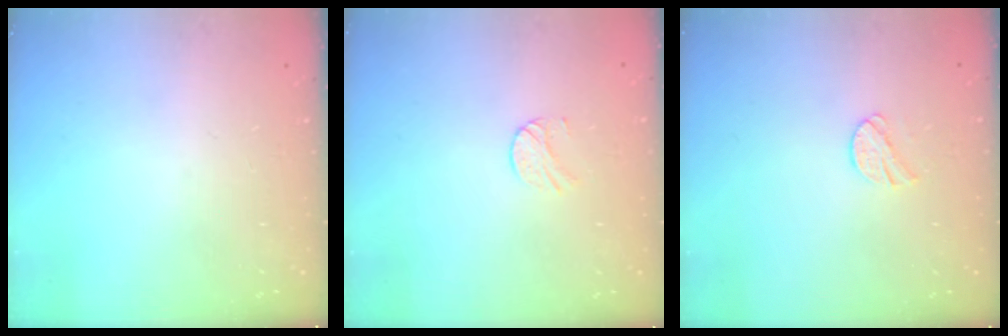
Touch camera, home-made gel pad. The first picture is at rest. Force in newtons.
{"total": 5.3, "press": 5.3, "slide": 0.5}
{"total": 8.5, "press": 8.4, "slide": 0.7}